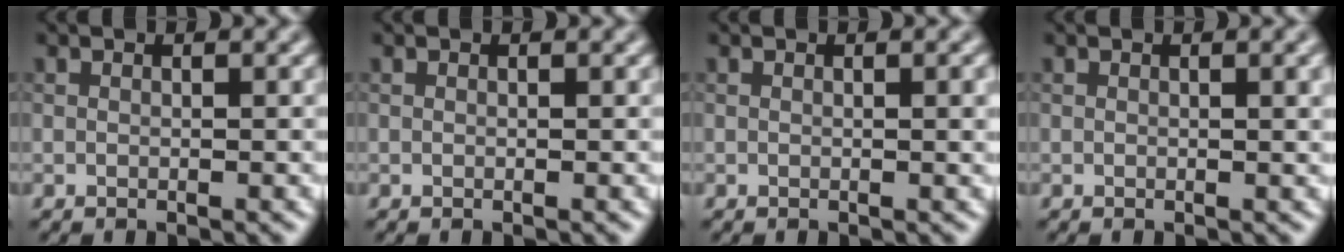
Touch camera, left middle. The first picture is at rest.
{"total": 0.0}
{"total": 1.0, "force": [0.1, 0.2, 0.9], "torque": [-0.013, 0.000, 0.001]}
{"total": 1.6, "force": [0.4, 0.4, 1.5], "torque": [-0.016, 0.003, 0.004]}